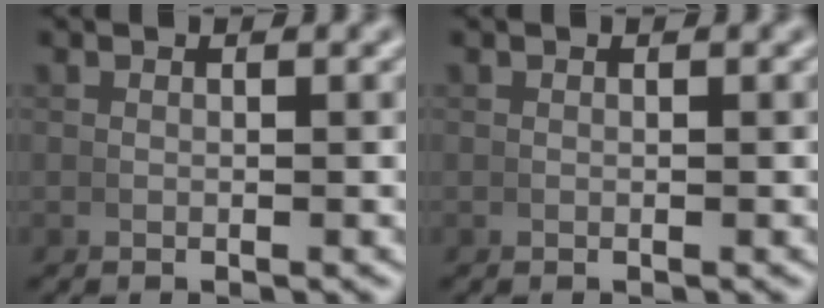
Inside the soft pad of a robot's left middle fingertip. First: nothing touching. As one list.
[{"total": 0.0}]